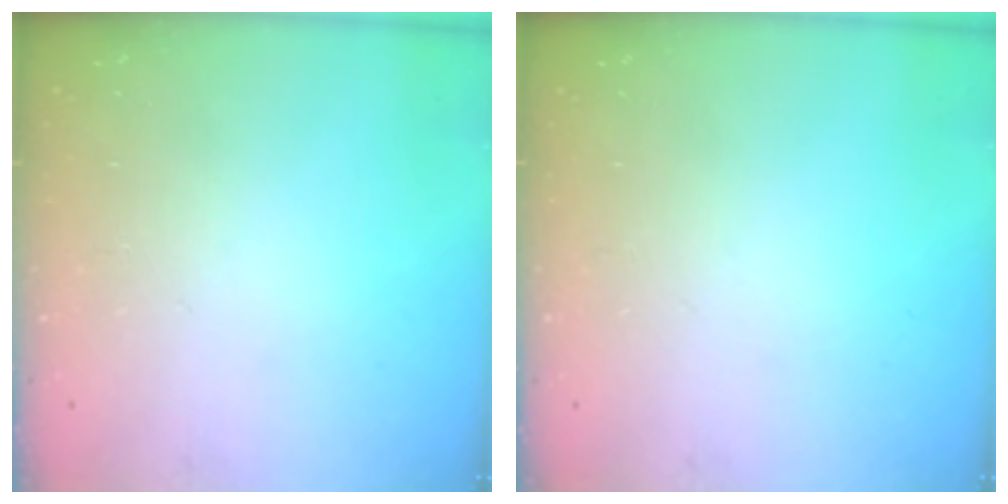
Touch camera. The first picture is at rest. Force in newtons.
{"total": 0.0}